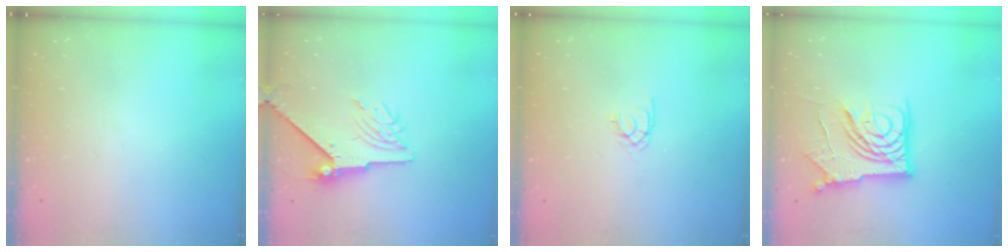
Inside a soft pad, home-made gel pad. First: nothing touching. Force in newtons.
{"total": 7.2, "press": 7.2, "slide": 1.0}
{"total": 1.8, "press": 1.8, "slide": 0.3}
{"total": 15.6, "press": 15.5, "slide": 1.5}